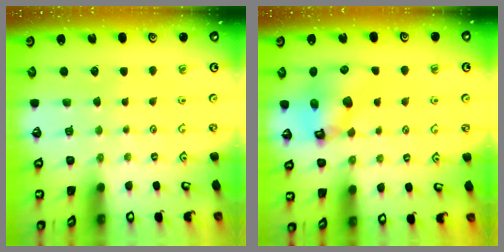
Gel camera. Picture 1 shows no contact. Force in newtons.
{"total": 11.2, "press": 11.2, "slide": 0.9}